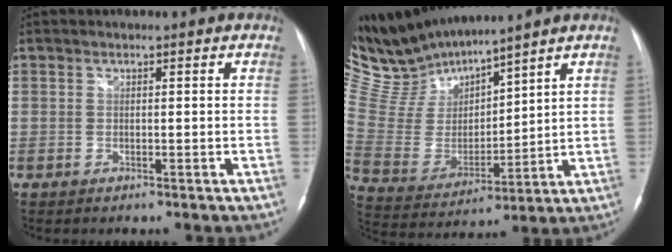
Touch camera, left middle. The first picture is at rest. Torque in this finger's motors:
{"motor_torque": [0.19, -0.67, -0.13, -0.05]}